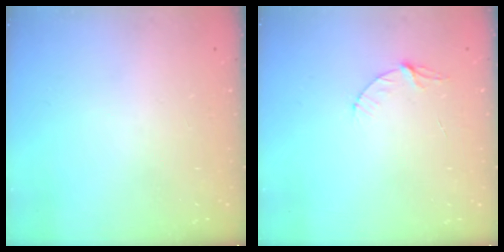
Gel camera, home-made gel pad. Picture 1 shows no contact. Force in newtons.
{"total": 4.0, "press": 4.0, "slide": 0.4}